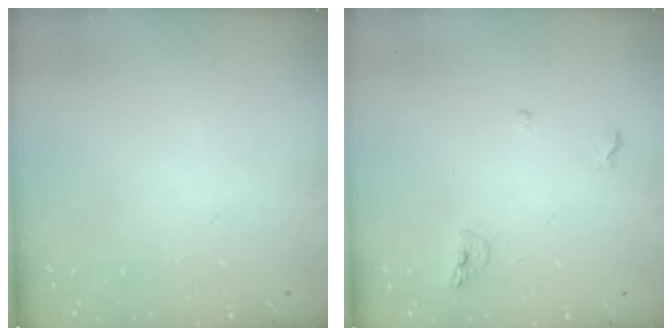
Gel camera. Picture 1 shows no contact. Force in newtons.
{"total": 6.8, "press": 6.6, "slide": 1.2}